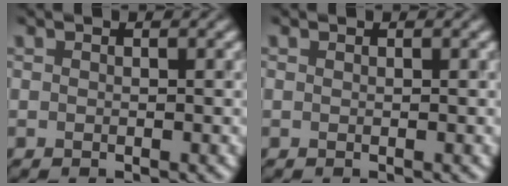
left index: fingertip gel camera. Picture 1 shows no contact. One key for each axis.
{"total": 0.0}